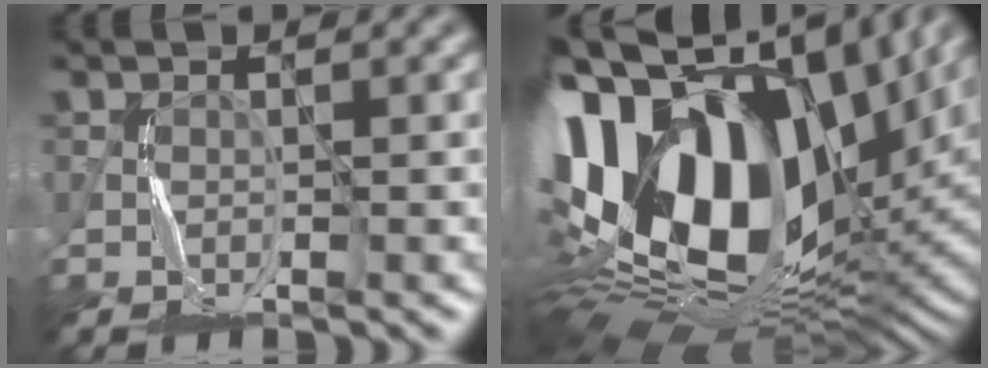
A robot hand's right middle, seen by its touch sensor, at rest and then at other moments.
{"total": 20.5, "force": [4.0, 12.6, 15.6], "torque": [-0.312, -0.019, 0.081]}